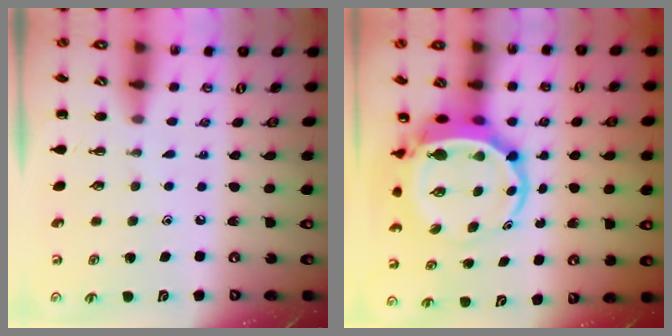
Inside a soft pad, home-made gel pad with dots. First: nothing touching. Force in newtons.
{"total": 7.1, "press": 6.9, "slide": 1.6}